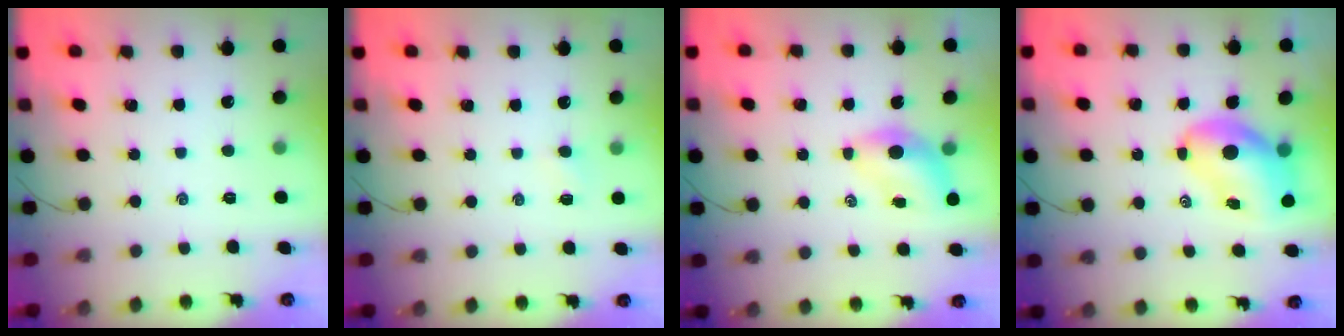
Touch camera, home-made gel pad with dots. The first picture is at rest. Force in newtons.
{"total": 2.5, "press": 2.4, "slide": 0.8}
{"total": 5.5, "press": 5.3, "slide": 1.4}
{"total": 10.0, "press": 9.5, "slide": 3.1}